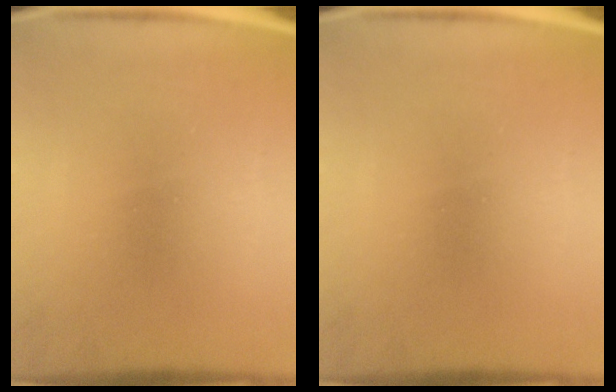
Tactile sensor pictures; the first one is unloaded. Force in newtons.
{"total": 0.0}